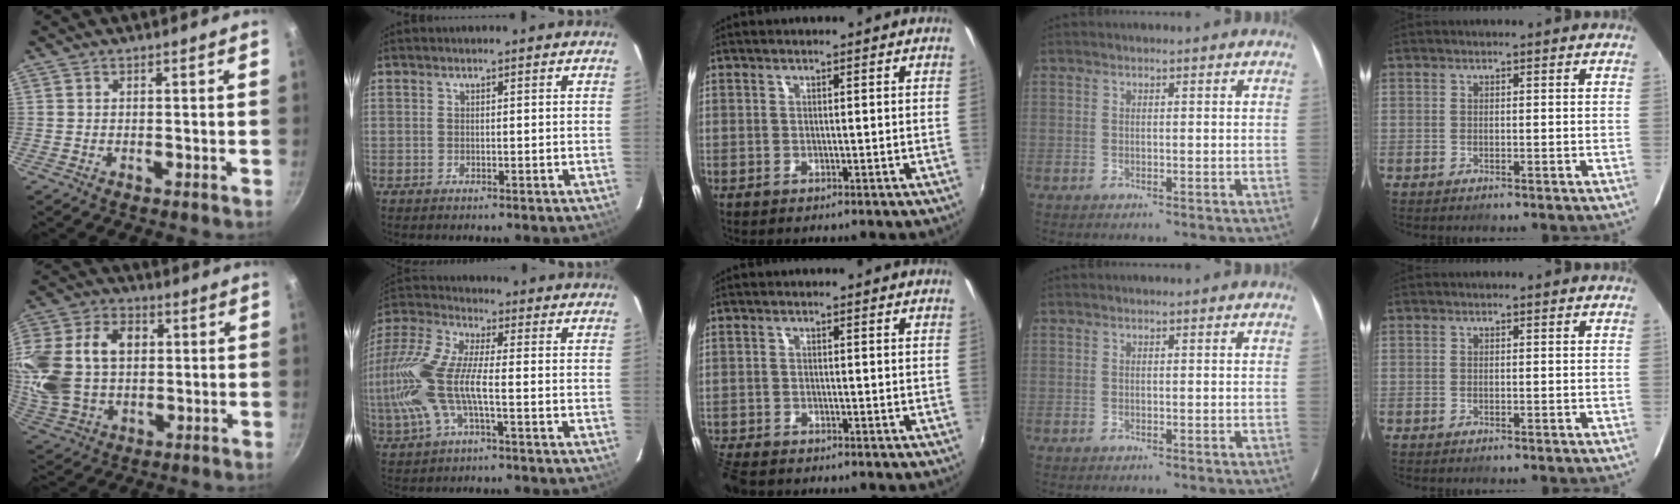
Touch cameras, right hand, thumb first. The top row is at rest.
{"thumb": {"total": 22.3, "force": [3.2, 16.0, 15.2], "torque": [-0.307, 0.020, 0.061]}, "index": {"total": 15.9, "force": [-2.7, 5.0, 14.9], "torque": [-0.306, -0.005, -0.056]}, "middle": {"total": 5.6, "force": [-5.0, 1.6, 1.9], "torque": [-0.062, -0.026, -0.098]}}